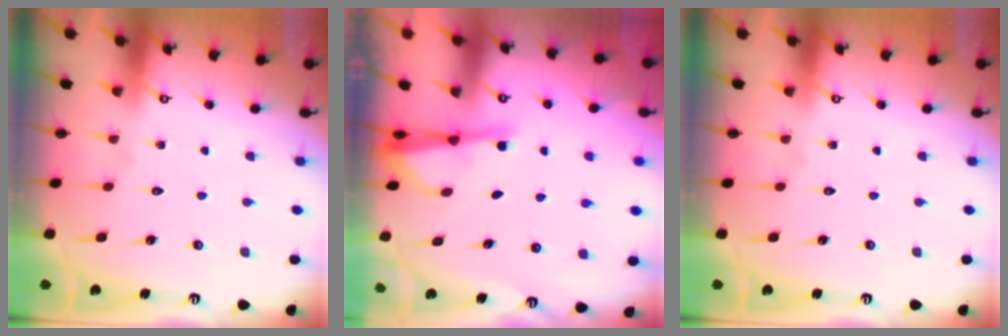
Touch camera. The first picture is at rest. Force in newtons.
{"total": 2.7, "press": 2.7, "slide": 0.5}
{"total": 0.0}